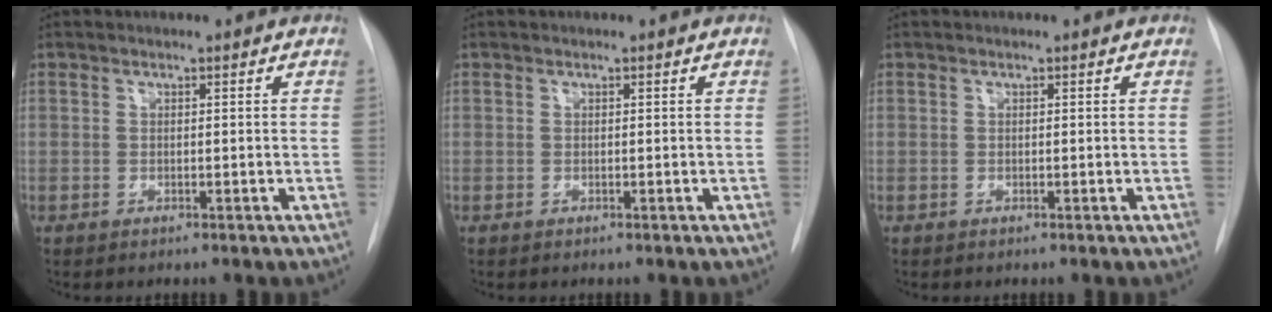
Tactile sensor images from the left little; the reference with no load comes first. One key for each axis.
{"total": 0.0}
{"total": 0.0}